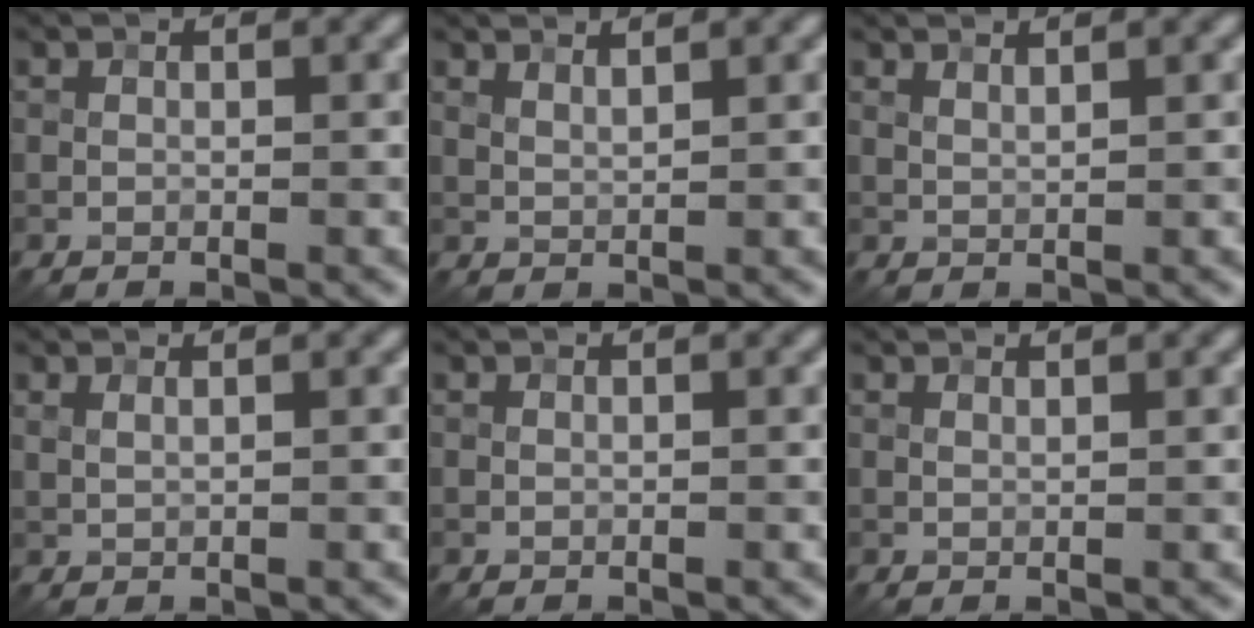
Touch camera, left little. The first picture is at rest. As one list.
[{"total": 1.7, "force": [1.4, 0.4, 1.0], "torque": [-0.015, 0.002, 0.019]}, {"total": 1.4, "force": [1.0, 0.3, 0.8], "torque": [-0.011, 0.000, 0.013]}, {"total": 1.3, "force": [0.9, 0.5, 0.8], "torque": [-0.012, -0.002, 0.009]}, {"total": 0.0}, {"total": 0.9, "force": [0.8, 0.1, 0.4], "torque": [-0.007, -0.004, 0.009]}]